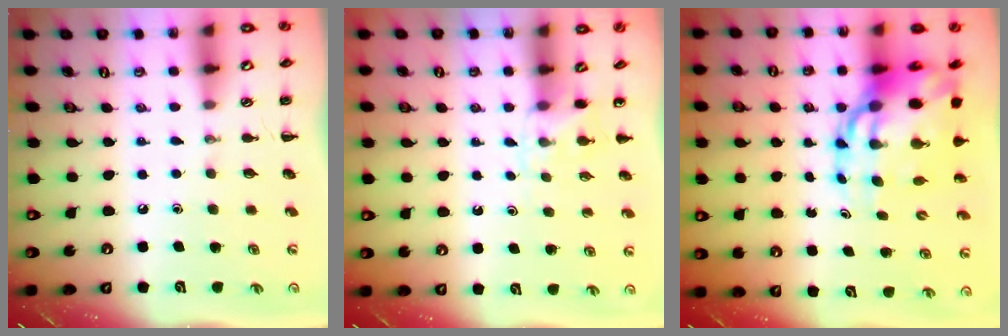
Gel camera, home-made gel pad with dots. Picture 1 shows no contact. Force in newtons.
{"total": 3.6, "press": 3.3, "slide": 1.3}
{"total": 17.0, "press": 16.4, "slide": 4.7}